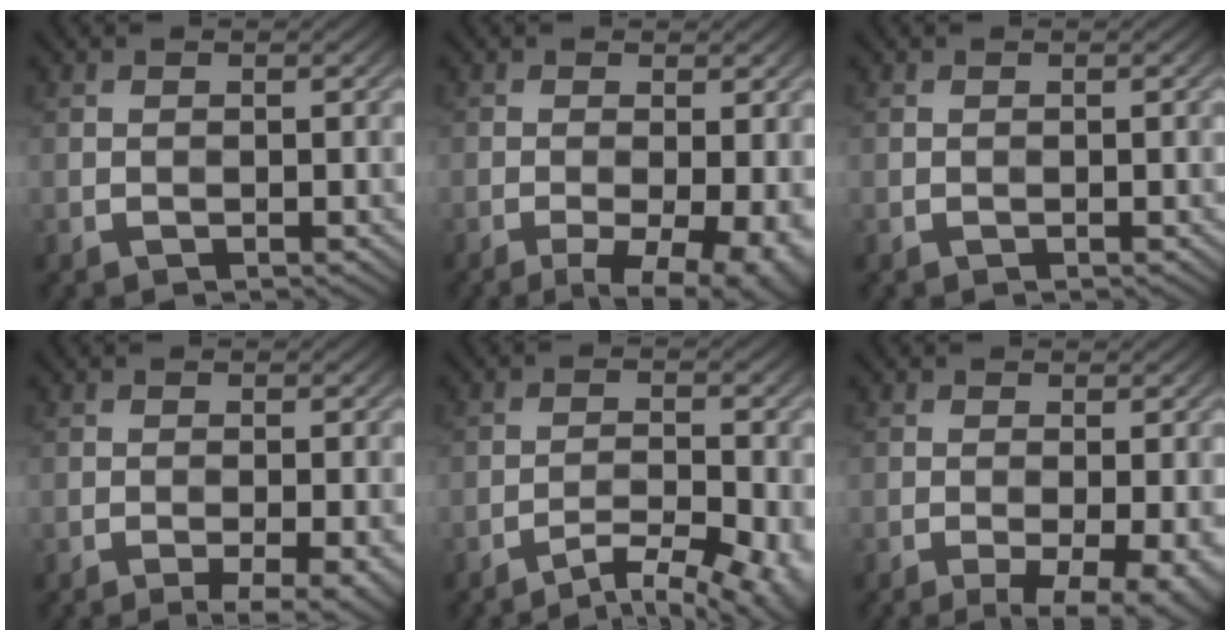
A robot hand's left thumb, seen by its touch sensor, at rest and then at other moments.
{"total": 8.2, "force": [-3.4, 2.9, 6.9], "torque": [-0.102, -0.012, -0.045]}
{"total": 0.0}
{"total": 4.0, "force": [-2.1, 0.6, 3.4], "torque": [-0.050, 0.000, -0.031]}
{"total": 7.2, "force": [-4.9, 1.9, 5.0], "torque": [-0.084, -0.002, -0.070]}
{"total": 6.2, "force": [-2.8, 1.7, 5.3], "torque": [-0.080, -0.008, -0.035]}